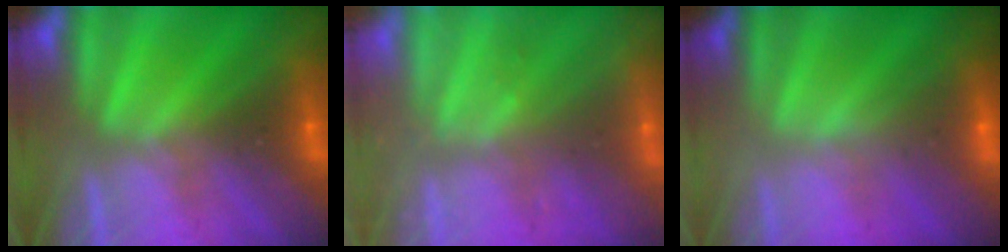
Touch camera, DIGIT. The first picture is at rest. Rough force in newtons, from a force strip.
{"total": 2.3}
{"total": 2.2}